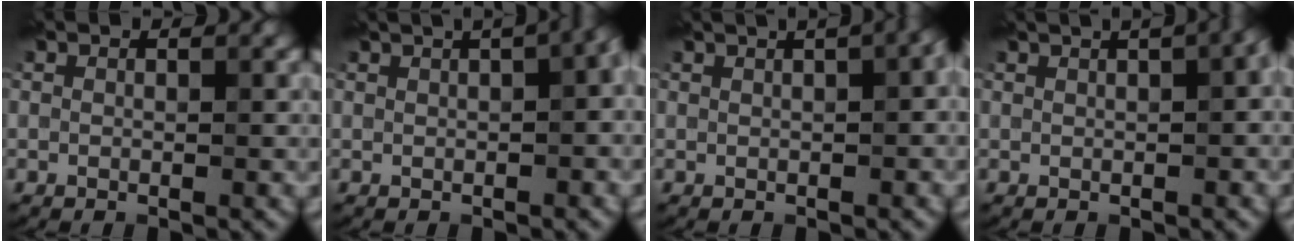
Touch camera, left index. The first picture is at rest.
{"total": 12.8, "force": [4.0, 6.0, 10.6], "torque": [-0.108, 0.065, 0.038]}
{"total": 7.0, "force": [2.8, 2.9, 5.7], "torque": [-0.054, 0.042, 0.025]}
{"total": 7.6, "force": [3.0, 3.2, 6.2], "torque": [-0.054, 0.045, 0.026]}